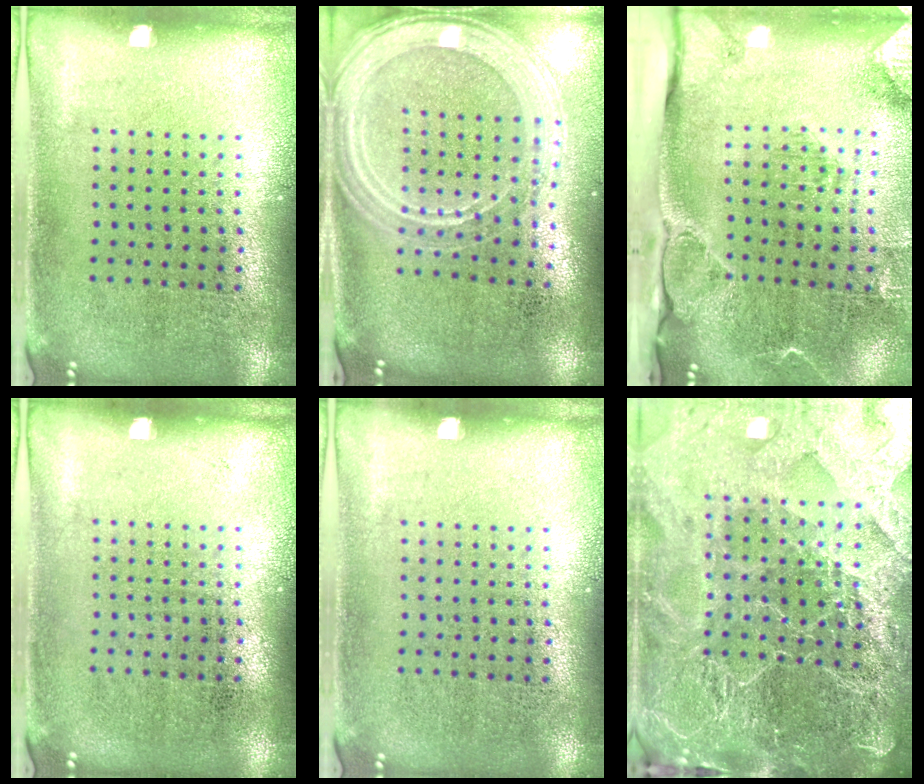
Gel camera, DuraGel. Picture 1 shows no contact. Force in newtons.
{"total": 2.2, "press": 2.0, "slide": 0.8}
{"total": 3.0, "press": 2.3, "slide": 1.9}
{"total": 0.0}
{"total": 0.0}
{"total": 5.0, "press": 4.5, "slide": 2.3}